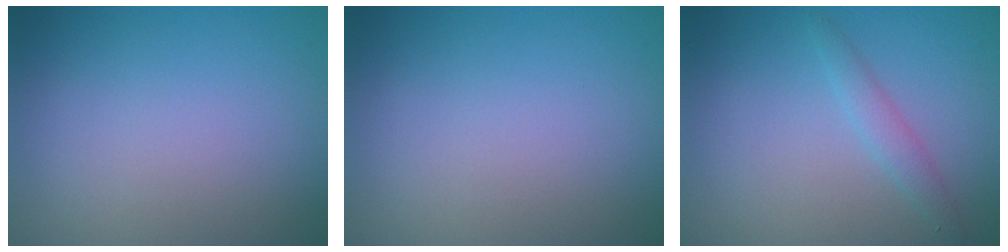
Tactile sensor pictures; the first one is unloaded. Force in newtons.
{"total": 0.0}
{"total": 1.6, "press": 1.6, "slide": 0.1}